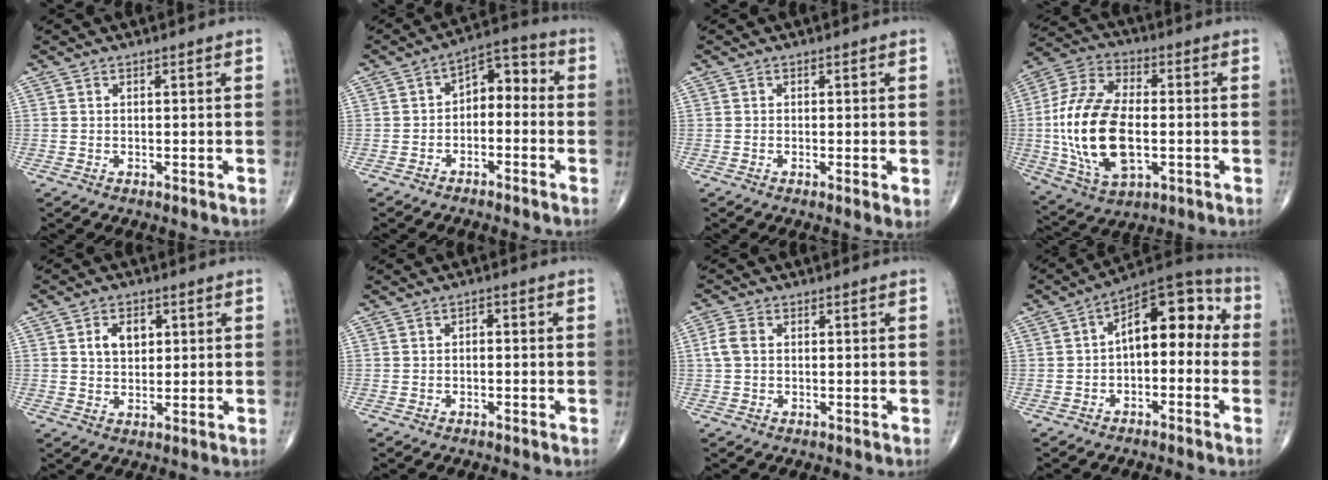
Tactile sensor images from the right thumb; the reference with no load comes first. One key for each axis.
{"total": 7.2, "fx": -1.2, "fy": 4.6, "fz": 5.4, "tx": -0.055, "ty": 0.047, "tz": -0.034}
{"total": 1.9, "fx": -0.3, "fy": 0.3, "fz": 1.8, "tx": -0.035, "ty": -0.008, "tz": -0.008}
{"total": 20.2, "fx": -1.9, "fy": 10.8, "fz": 16.9, "tx": -0.344, "ty": 0.008, "tz": -0.030}
{"total": 5.3, "fx": 1.6, "fy": 3.6, "fz": 3.5, "tx": -0.037, "ty": -0.005, "tz": 0.026}
{"total": 1.3, "fx": -0.2, "fy": 0.8, "fz": 0.9, "tx": -0.008, "ty": 0.009, "tz": -0.008}
{"total": 3.2, "fx": 0.3, "fy": 2.3, "fz": 2.3, "tx": -0.056, "ty": 0.009, "tz": 0.003}
{"total": 12.8, "fx": 0.0, "fy": 7.3, "fz": 10.5, "tx": -0.116, "ty": 0.051, "tz": -0.017}